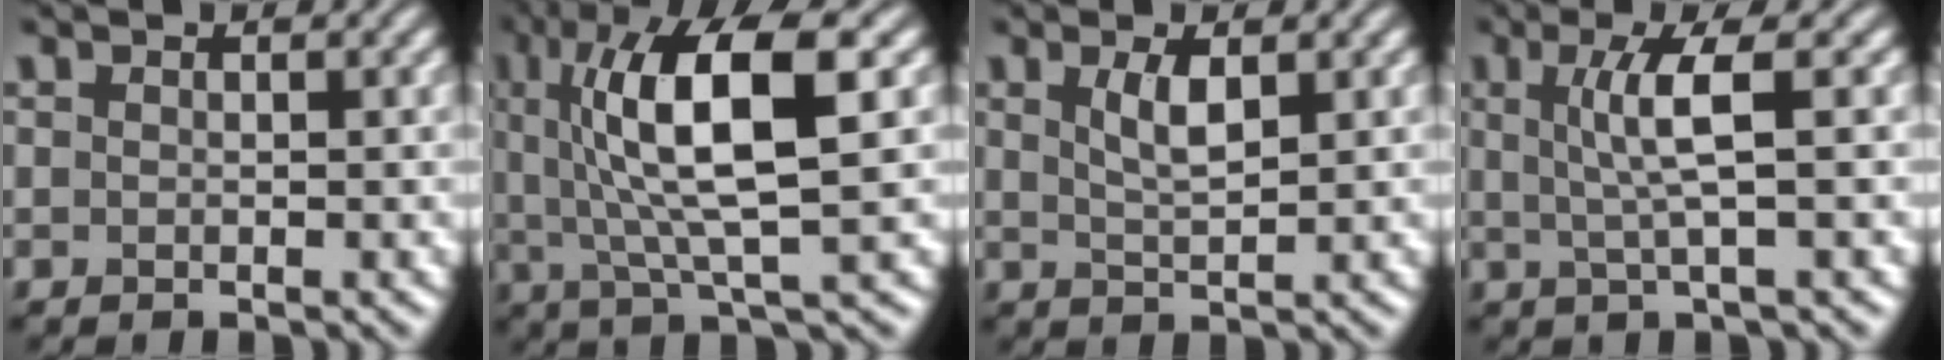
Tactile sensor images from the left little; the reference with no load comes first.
{"total": 10.1, "force": [2.5, 2.6, 9.5], "torque": [-0.163, 0.006, 0.048]}
{"total": 2.4, "force": [1.1, 0.7, 2.1], "torque": [-0.041, -0.001, 0.022]}
{"total": 4.0, "force": [0.7, 0.6, 3.9], "torque": [-0.076, 0.000, 0.014]}